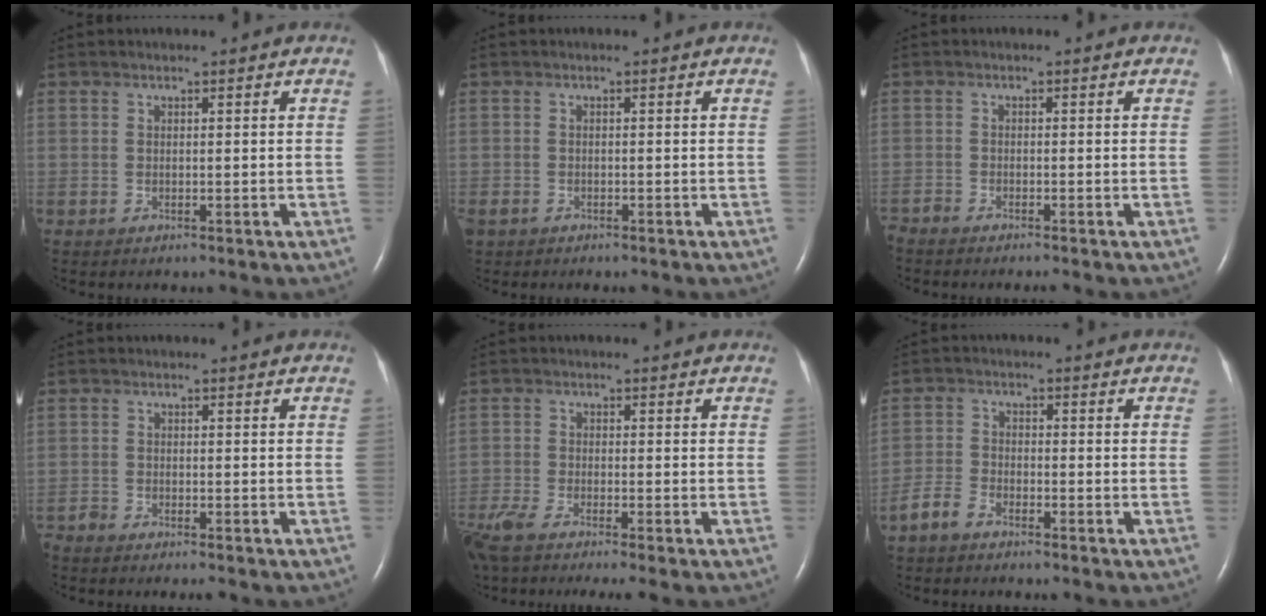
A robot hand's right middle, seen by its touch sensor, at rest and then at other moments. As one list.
[{"total": 1.9, "force": [-1.5, 1.0, 0.6], "torque": [-0.016, -0.002, -0.024]}, {"total": 2.5, "force": [-2.4, -0.2, 0.7], "torque": [-0.011, -0.006, -0.042]}, {"total": 3.1, "force": [-2.9, 0.0, 1.0], "torque": [-0.013, -0.008, -0.050]}, {"total": 8.7, "force": [-7.1, 0.5, 5.0], "torque": [-0.097, -0.017, -0.127]}, {"total": 3.5, "force": [-2.9, 1.4, 1.3], "torque": [-0.036, 0.000, -0.058]}]